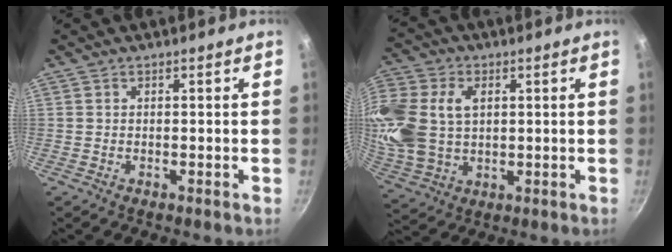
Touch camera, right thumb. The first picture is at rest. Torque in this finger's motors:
{"motor_torque": [-0.36, 1.22, 0.22, 0.09, 0.41]}